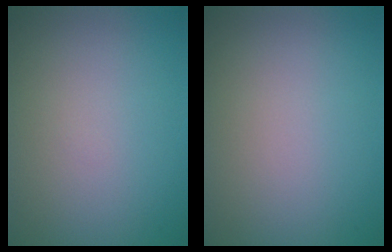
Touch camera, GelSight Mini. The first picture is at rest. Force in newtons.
{"total": 0.0}